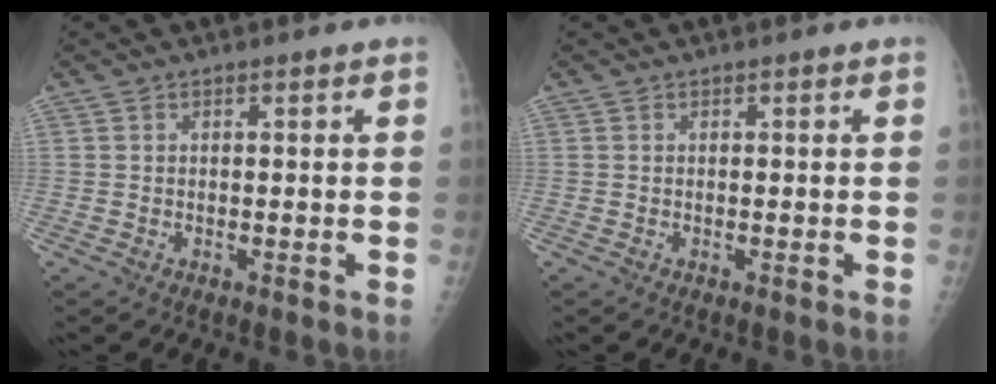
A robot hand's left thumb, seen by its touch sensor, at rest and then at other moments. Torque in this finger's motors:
{"motor_torque": [0.02, 0.02, 0.01, -0.01, 0.00]}